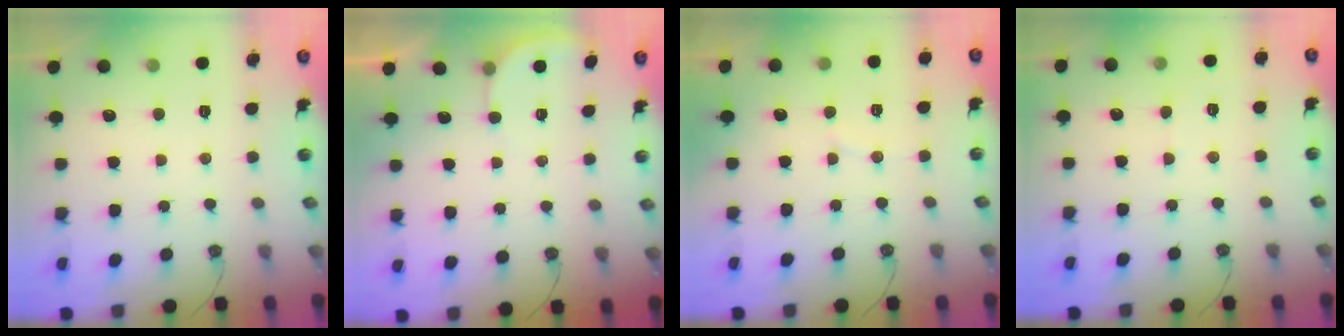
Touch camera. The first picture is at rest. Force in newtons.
{"total": 2.2, "press": 2.2, "slide": 0.2}
{"total": 2.5, "press": 2.5, "slide": 0.2}
{"total": 3.6, "press": 3.6, "slide": 0.5}